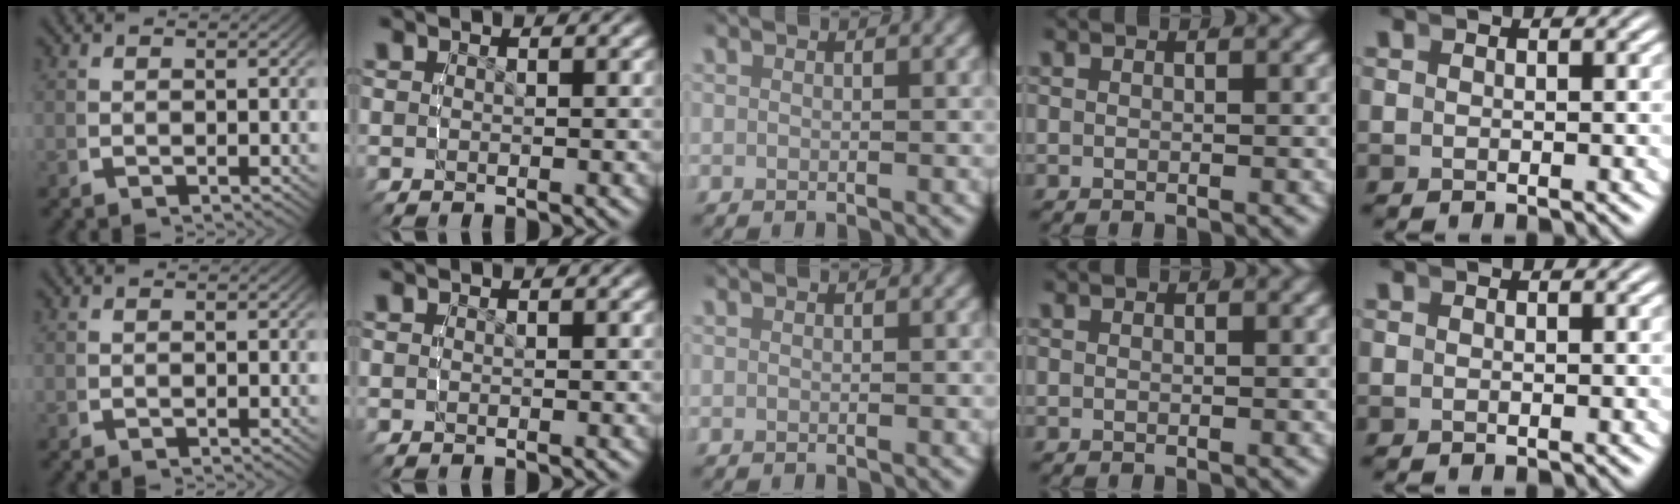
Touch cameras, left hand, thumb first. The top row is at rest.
{}